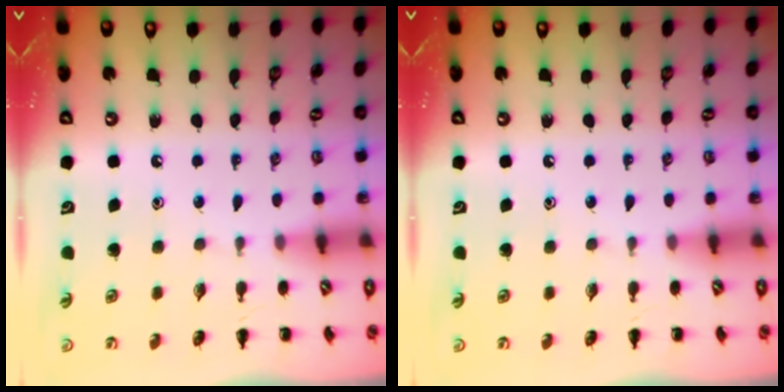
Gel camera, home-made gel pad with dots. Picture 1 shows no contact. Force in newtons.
{"total": 0.0}